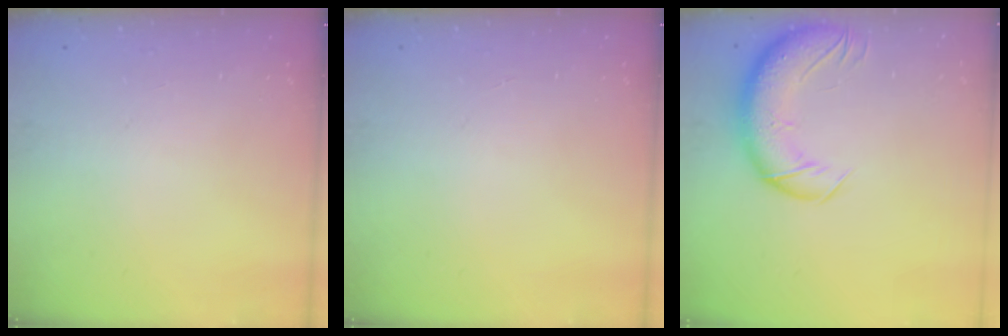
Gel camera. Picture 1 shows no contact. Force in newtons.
{"total": 0.0}
{"total": 13.3, "press": 12.8, "slide": 3.6}